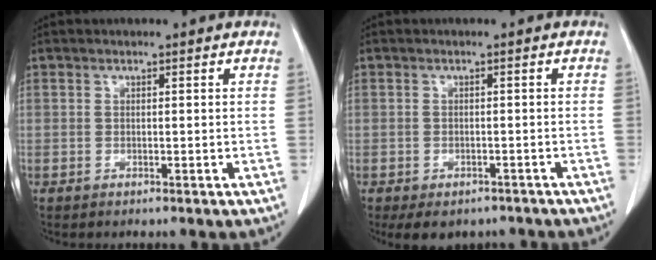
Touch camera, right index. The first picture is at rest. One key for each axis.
{"total": 6.6, "fx": -5.0, "fy": 3.8, "fz": 2.0, "tx": -0.015, "ty": 0.005, "tz": -0.065}